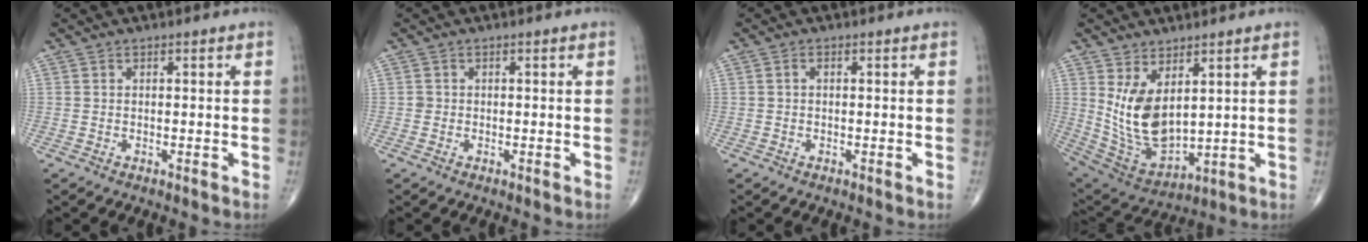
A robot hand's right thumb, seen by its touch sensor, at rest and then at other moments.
{"total": 0.7, "force": [-0.1, 0.7, 0.1], "torque": [0.002, 0.003, -0.002]}
{"total": 0.6, "force": [0.0, 0.3, 0.5], "torque": [-0.007, 0.001, -0.004]}
{"total": 12.5, "force": [3.6, 6.7, 9.9], "torque": [-0.173, -0.031, 0.094]}